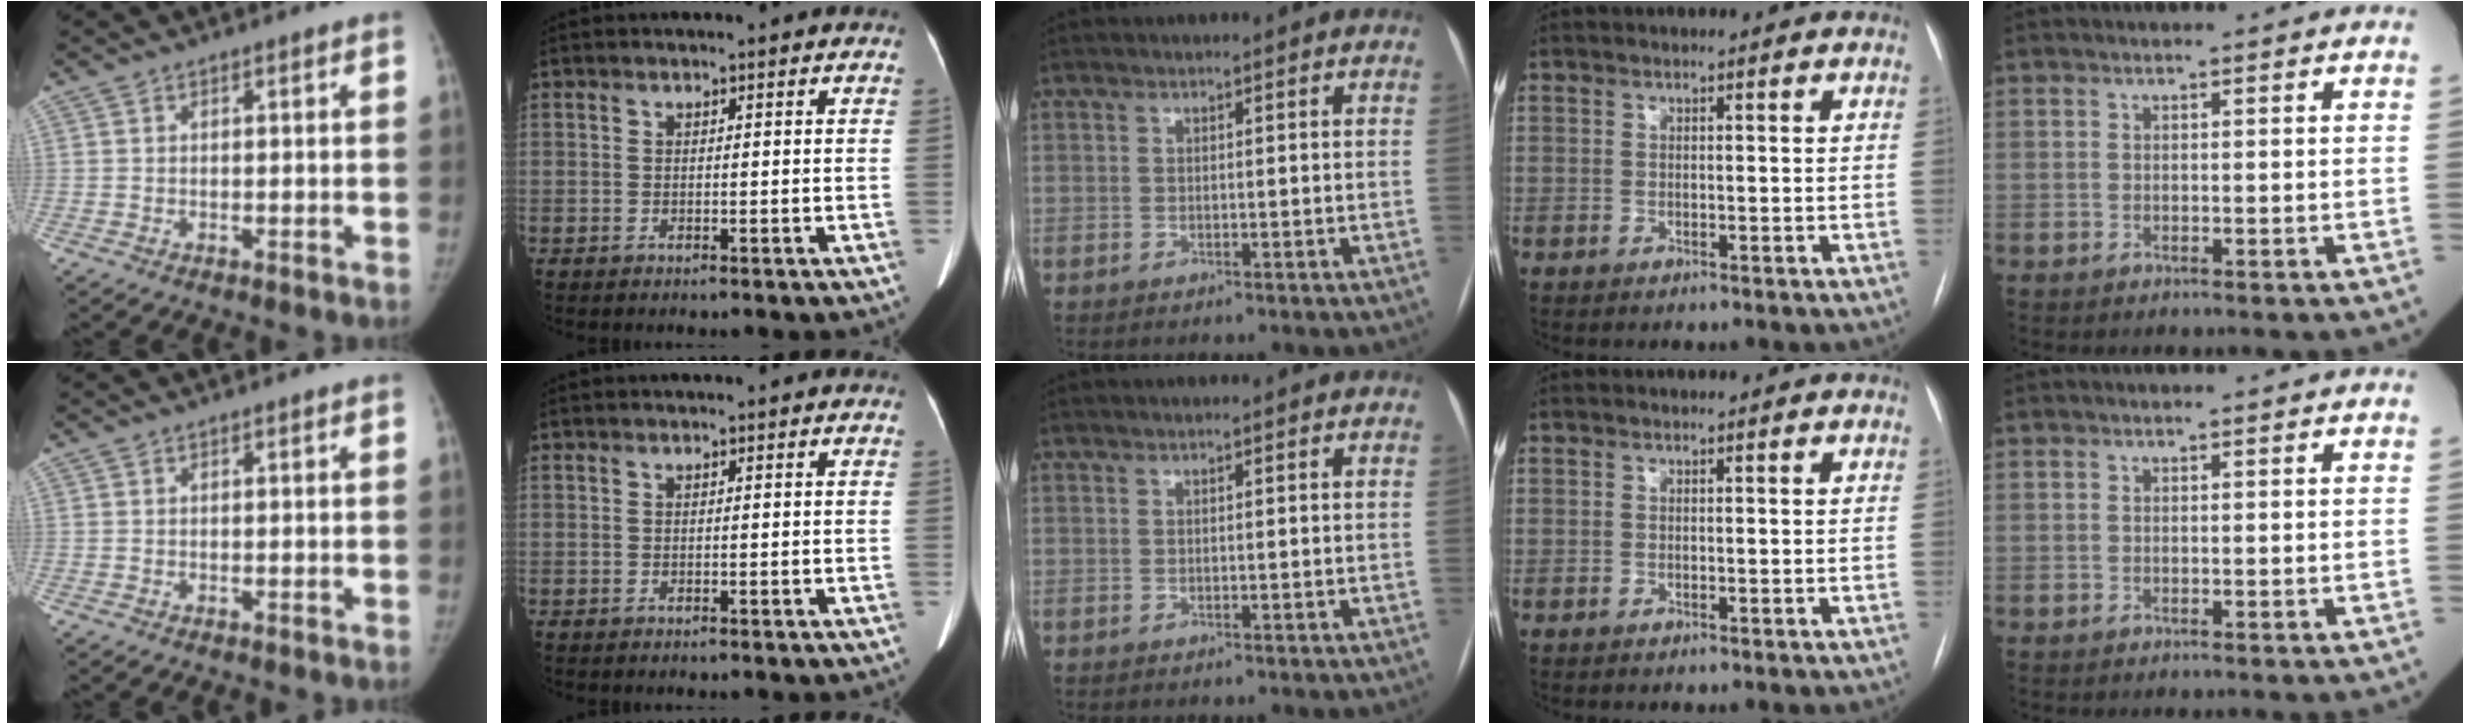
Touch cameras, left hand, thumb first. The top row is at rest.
{}